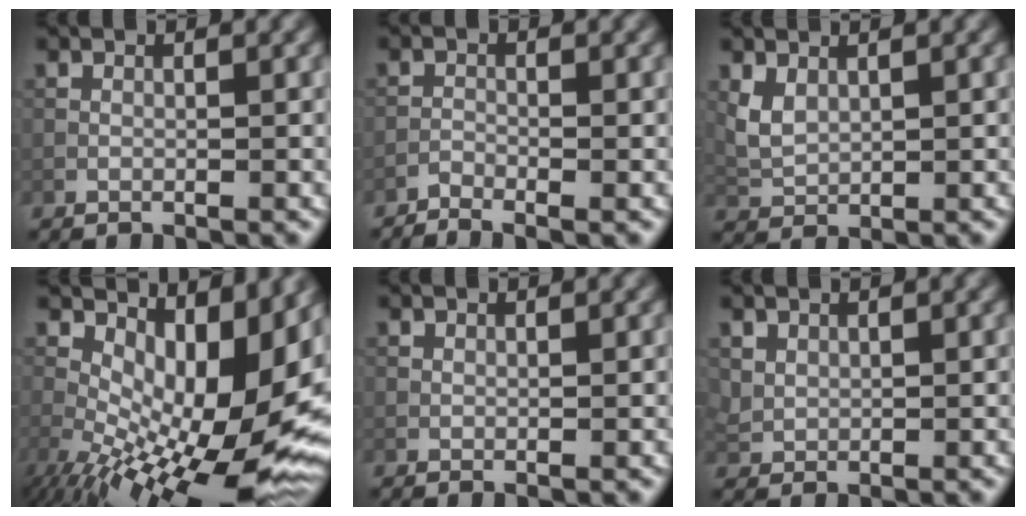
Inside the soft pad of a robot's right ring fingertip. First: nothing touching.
{"total": 1.0, "force": [-0.9, -0.1, 0.4], "torque": [-0.016, 0.001, -0.025]}
{"total": 2.5, "force": [1.5, 1.3, 1.5], "torque": [-0.043, -0.001, 0.036]}
{"total": 16.4, "force": [-0.2, 7.1, 14.7], "torque": [-0.205, -0.005, 0.004]}
{"total": 0.6, "force": [0.6, 0.1, 0.0], "torque": [0.000, -0.001, 0.013]}
{"total": 1.6, "force": [1.3, 0.9, 0.3], "torque": [-0.009, -0.002, 0.030]}